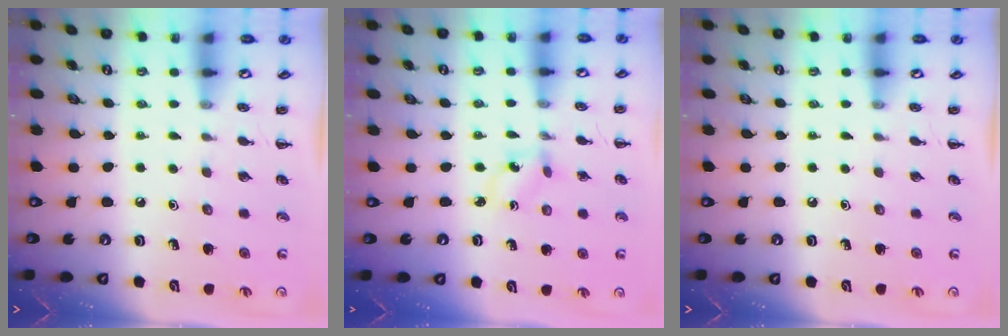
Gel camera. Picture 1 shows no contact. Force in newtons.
{"total": 0.9, "press": 0.8, "slide": 0.5}
{"total": 0.0}